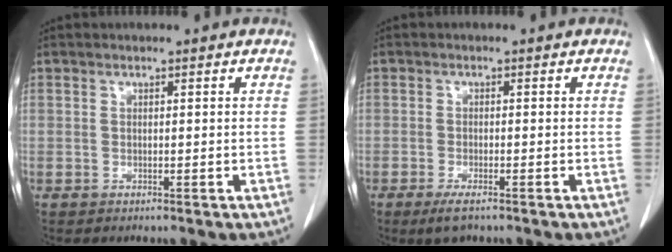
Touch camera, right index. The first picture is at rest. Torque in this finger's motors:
{"motor_torque": [0.29, -0.24, 0.06, 0.03]}